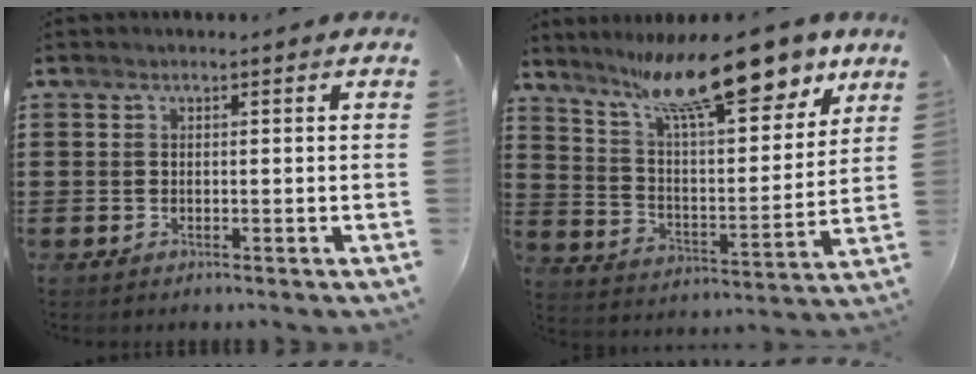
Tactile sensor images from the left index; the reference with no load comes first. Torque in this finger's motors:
{"motor_torque": [2.14, 0.00, 0.59, 0.13]}